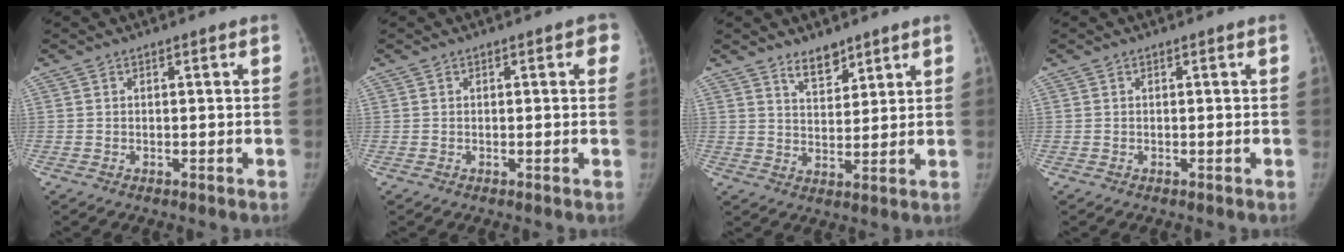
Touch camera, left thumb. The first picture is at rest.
{"total": 2.2, "force": [0.8, 1.1, 1.7], "torque": [-0.002, 0.002, 0.002]}
{"total": 5.0, "force": [4.0, 2.3, 2.0], "torque": [-0.013, -0.034, 0.072]}
{"total": 0.0}